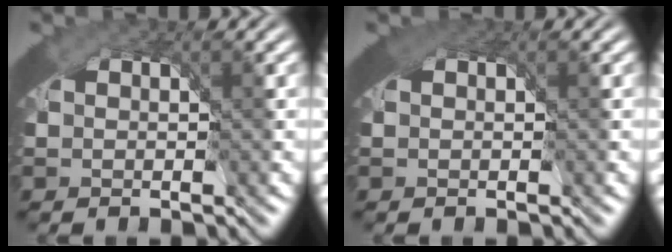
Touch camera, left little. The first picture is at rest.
{"total": 1.3, "force": [0.7, 0.8, 0.7], "torque": [-0.014, -0.003, 0.012]}